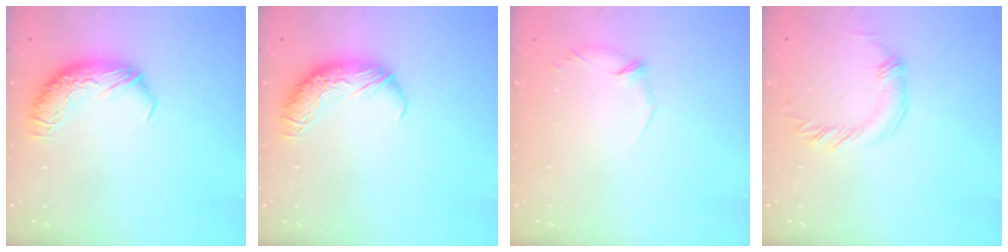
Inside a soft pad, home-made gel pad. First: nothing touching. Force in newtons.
{"total": 0.0}
{"total": 5.7, "press": 5.6, "slide": 1.1}
{"total": 2.0, "press": 2.0, "slide": 0.4}